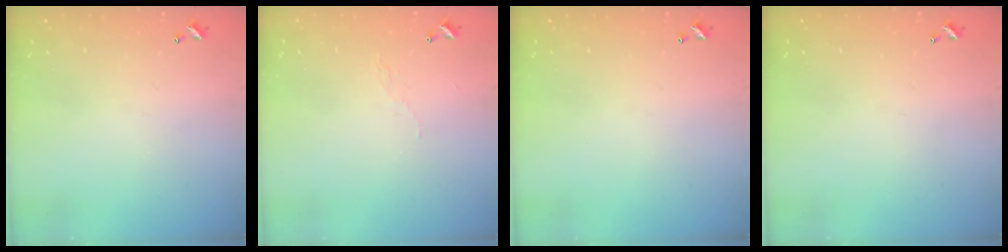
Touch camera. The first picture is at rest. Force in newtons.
{"total": 2.9, "press": 2.9, "slide": 0.5}
{"total": 0.0}
{"total": 0.0}